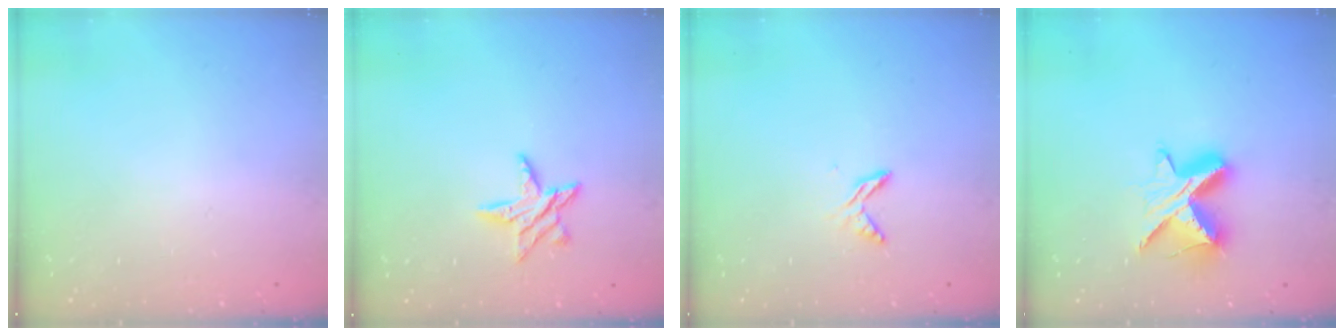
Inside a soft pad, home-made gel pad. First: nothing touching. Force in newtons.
{"total": 7.6, "press": 7.6, "slide": 0.3}
{"total": 5.2, "press": 5.1, "slide": 0.7}
{"total": 10.6, "press": 10.6, "slide": 0.7}